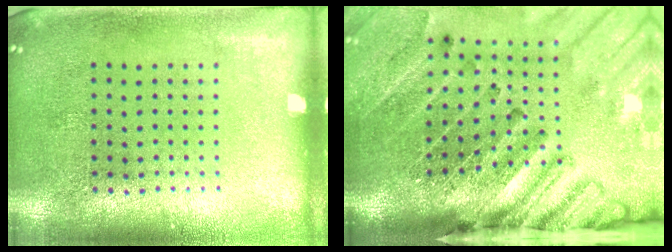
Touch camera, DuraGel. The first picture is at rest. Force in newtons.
{"total": 4.7, "press": 3.3, "slide": 3.3}